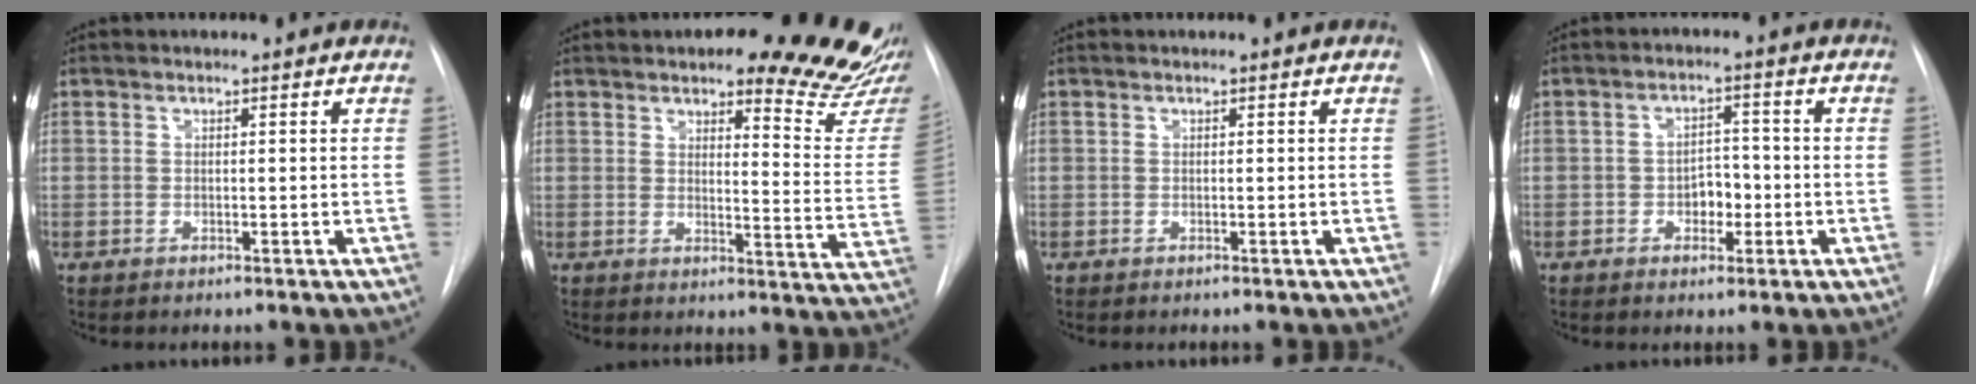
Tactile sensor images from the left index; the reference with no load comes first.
{"total": 16.4, "force": [13.8, 2.2, 8.6], "torque": [-0.091, -0.077, 0.150]}
{"total": 0.0}
{"total": 3.9, "force": [-1.2, 2.6, 2.7], "torque": [-0.035, 0.007, -0.017]}